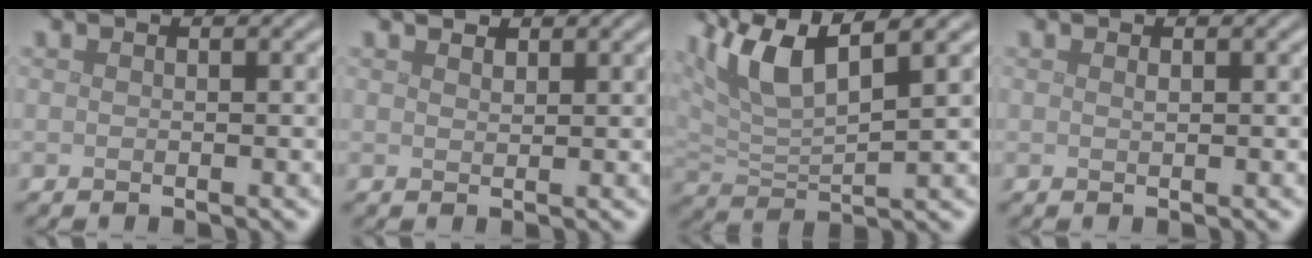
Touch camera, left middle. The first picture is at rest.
{"total": 1.1, "force": [1.0, 0.3, 0.3], "torque": [-0.010, -0.003, 0.018]}
{"total": 6.7, "force": [4.0, 1.9, 5.0], "torque": [-0.104, 0.012, 0.073]}
{"total": 0.0}